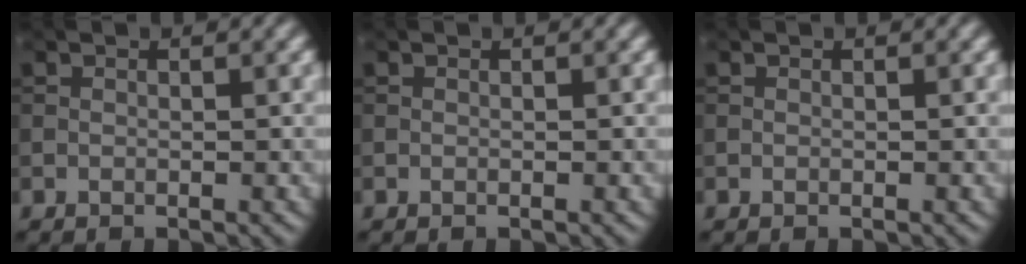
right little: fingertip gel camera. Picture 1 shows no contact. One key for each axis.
{"total": 0.0}
{"total": 0.0}